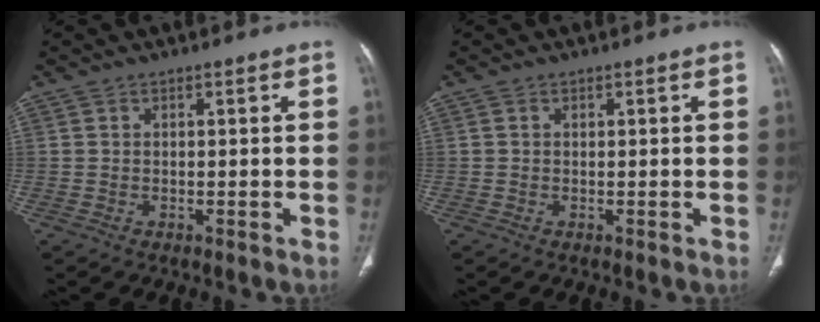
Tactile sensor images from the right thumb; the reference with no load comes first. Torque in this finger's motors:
{"motor_torque": [0.16, 0.07, 0.51, 0.13, -0.05]}